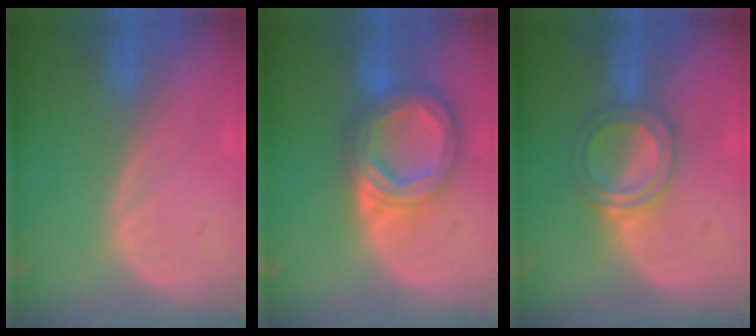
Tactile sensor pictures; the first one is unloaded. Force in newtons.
{"total": 8.4, "press": 8.4, "slide": 0.5}
{"total": 5.0, "press": 5.0, "slide": 0.7}